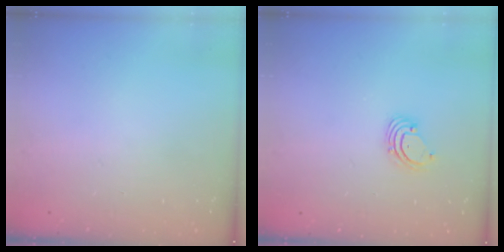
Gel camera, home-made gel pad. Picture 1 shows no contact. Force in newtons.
{"total": 1.6, "press": 1.6, "slide": 0.1}